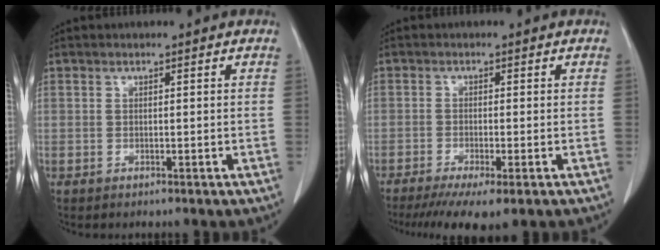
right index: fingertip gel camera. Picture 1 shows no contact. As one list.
[{"total": 7.6, "force": [-5.2, 1.0, 5.4], "torque": [-0.084, -0.020, -0.082]}]